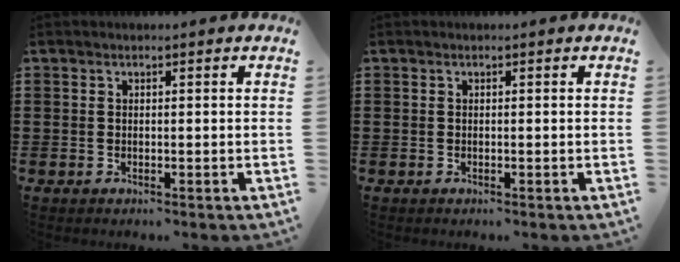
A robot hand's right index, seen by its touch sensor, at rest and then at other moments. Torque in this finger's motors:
{"motor_torque": [1.03, 0.33, 0.00, 0.00]}